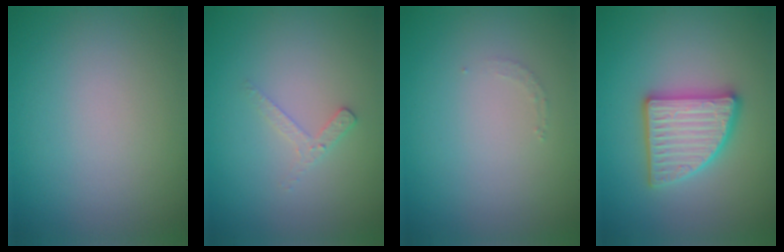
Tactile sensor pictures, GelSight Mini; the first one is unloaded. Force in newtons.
{"total": 1.6, "press": 1.5, "slide": 0.4}
{"total": 0.8, "press": 0.8, "slide": 0.1}
{"total": 4.8, "press": 4.7, "slide": 0.8}